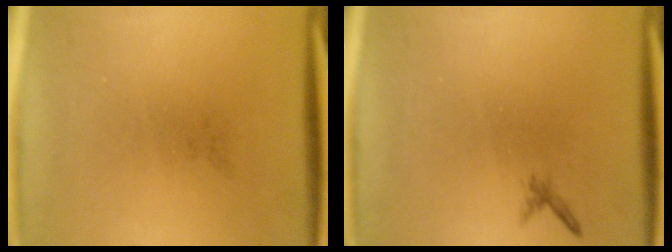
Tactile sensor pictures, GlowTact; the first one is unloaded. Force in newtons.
{"total": 0.6}